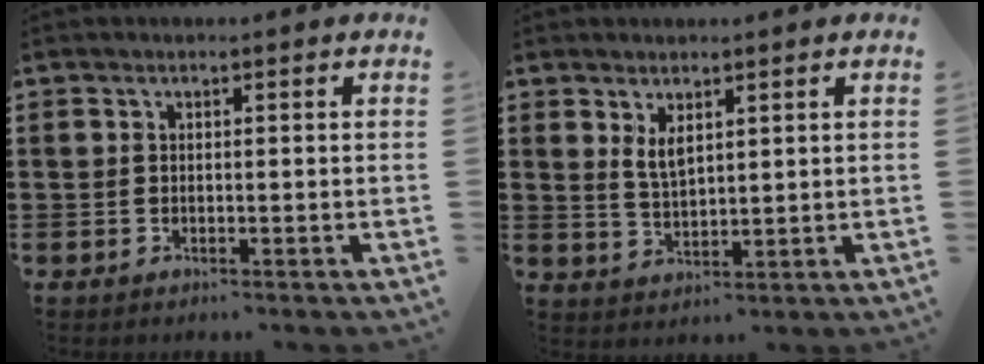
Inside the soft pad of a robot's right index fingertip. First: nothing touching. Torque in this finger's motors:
{"motor_torque": [0.21, -0.17, 0.09, 0.06]}